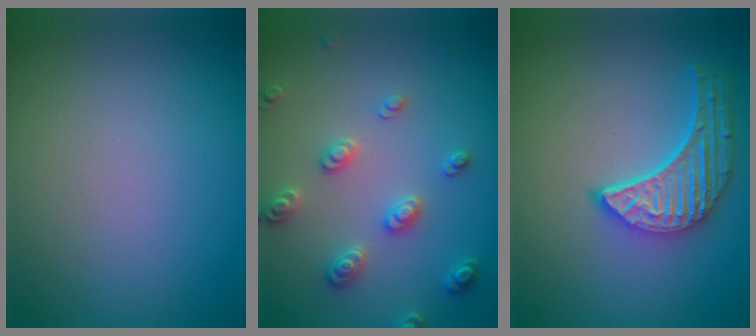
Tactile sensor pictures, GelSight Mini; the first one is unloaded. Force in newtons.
{"total": 2.7, "press": 2.7, "slide": 0.4}
{"total": 5.1, "press": 3.9, "slide": 3.3}